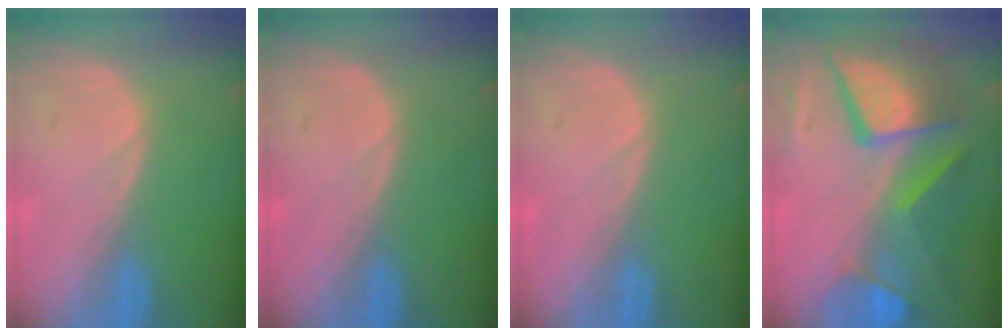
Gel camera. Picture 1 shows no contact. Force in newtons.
{"total": 0.0}
{"total": 0.0}
{"total": 11.8, "press": 11.7, "slide": 1.3}